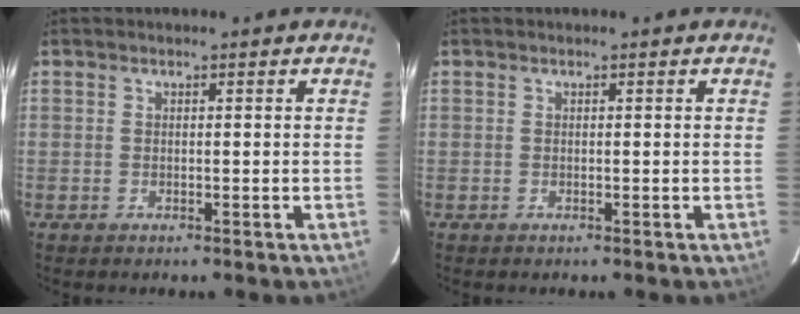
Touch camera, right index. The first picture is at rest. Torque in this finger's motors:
{"motor_torque": [0.00, 0.00, 0.03, 0.00]}